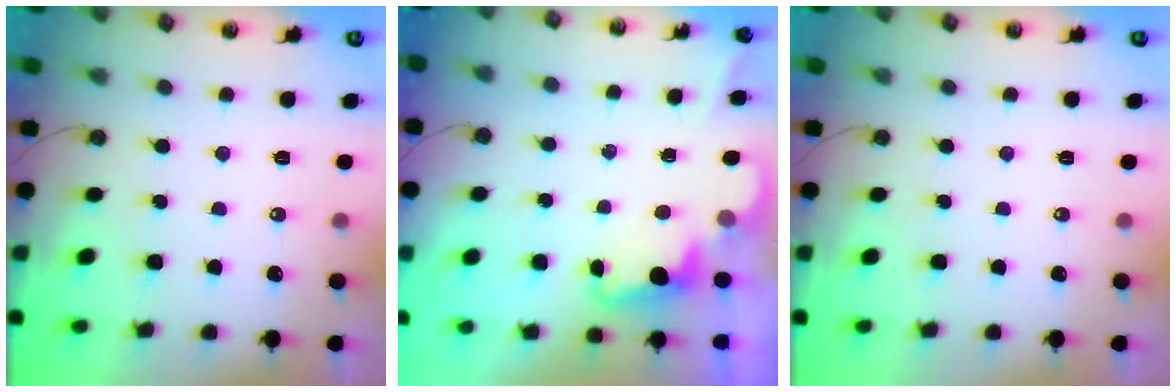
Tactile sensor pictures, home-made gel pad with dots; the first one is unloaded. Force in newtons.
{"total": 2.4, "press": 2.3, "slide": 0.5}
{"total": 0.0}